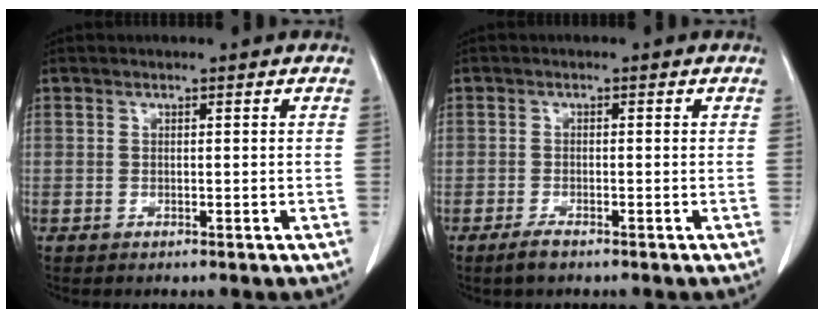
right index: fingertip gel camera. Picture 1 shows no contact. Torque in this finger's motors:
{"motor_torque": [-0.92, 0.17, -0.30, -0.12]}